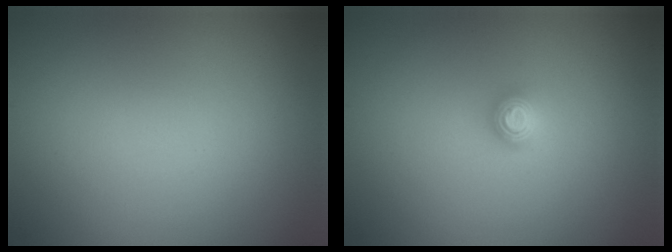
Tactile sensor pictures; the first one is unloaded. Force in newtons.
{"total": 1.1, "press": 1.1, "slide": 0.0}